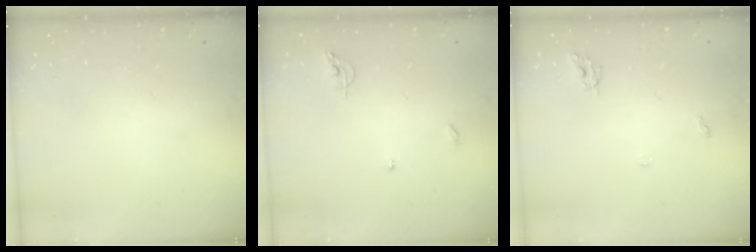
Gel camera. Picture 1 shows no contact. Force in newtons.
{"total": 5.4, "press": 5.4, "slide": 0.4}
{"total": 4.4, "press": 4.4, "slide": 0.3}